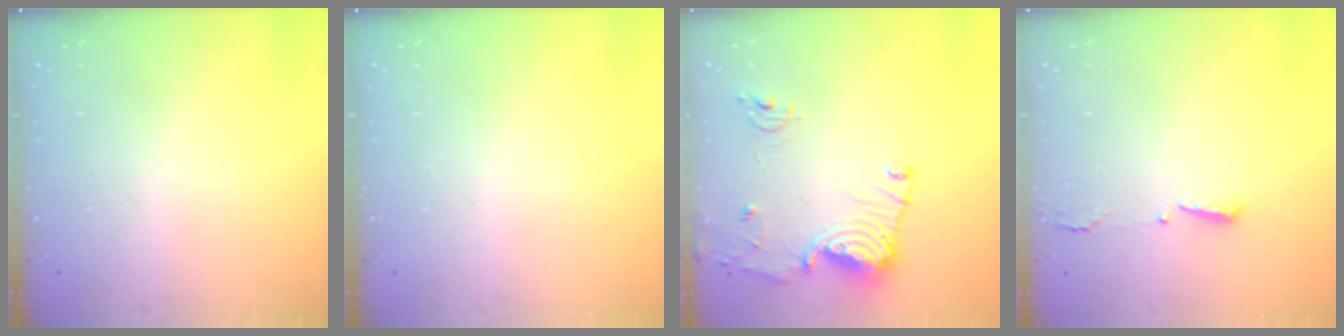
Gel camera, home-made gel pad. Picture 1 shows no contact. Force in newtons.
{"total": 0.0}
{"total": 13.4, "press": 13.4, "slide": 1.5}
{"total": 2.9, "press": 2.8, "slide": 0.6}